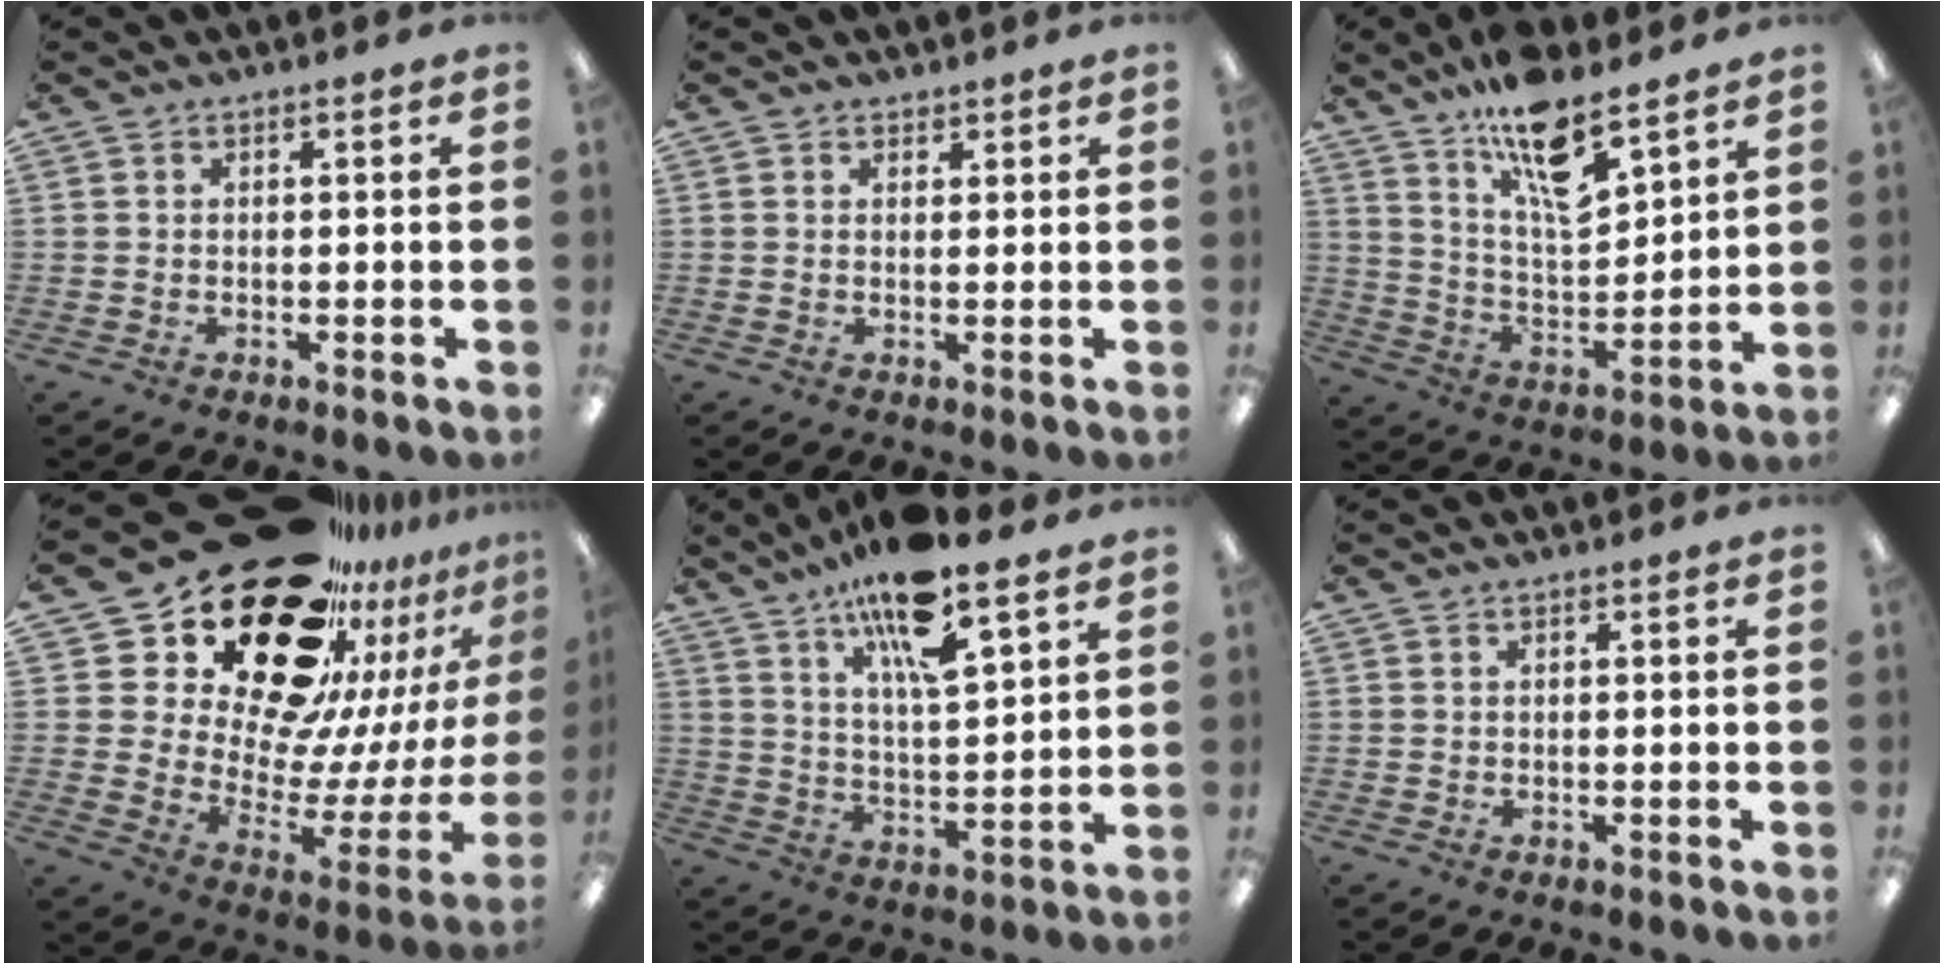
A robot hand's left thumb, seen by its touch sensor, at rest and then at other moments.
{"total": 1.4, "force": [1.2, 0.7, 0.0], "torque": [0.009, -0.004, 0.022]}
{"total": 15.4, "force": [11.3, 5.2, 9.1], "torque": [-0.157, -0.064, 0.194]}
{"total": 30.4, "force": [20.5, 15.3, 16.5], "torque": [-0.264, -0.167, 0.387]}
{"total": 14.9, "force": [11.0, 3.2, 9.4], "torque": [-0.161, -0.058, 0.181]}
{"total": 0.5, "force": [0.3, 0.4, 0.0], "torque": [0.001, 0.003, 0.005]}